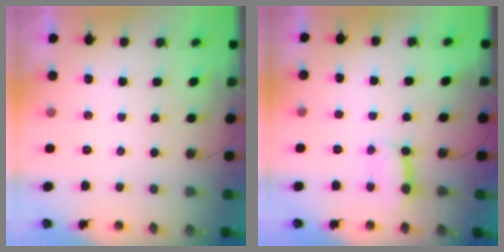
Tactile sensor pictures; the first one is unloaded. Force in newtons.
{"total": 6.8, "press": 6.8, "slide": 0.5}